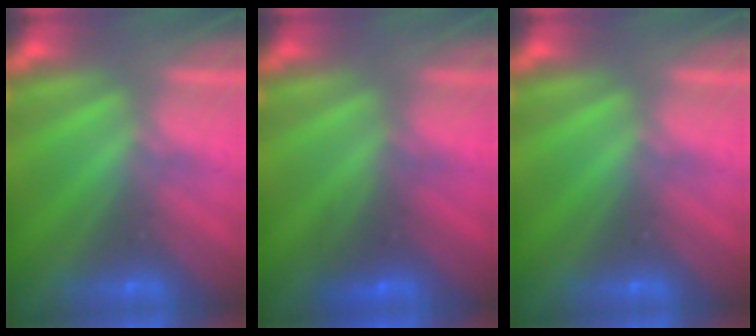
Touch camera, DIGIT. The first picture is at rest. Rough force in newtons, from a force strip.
{"total": 2.5}
{"total": 0.0}